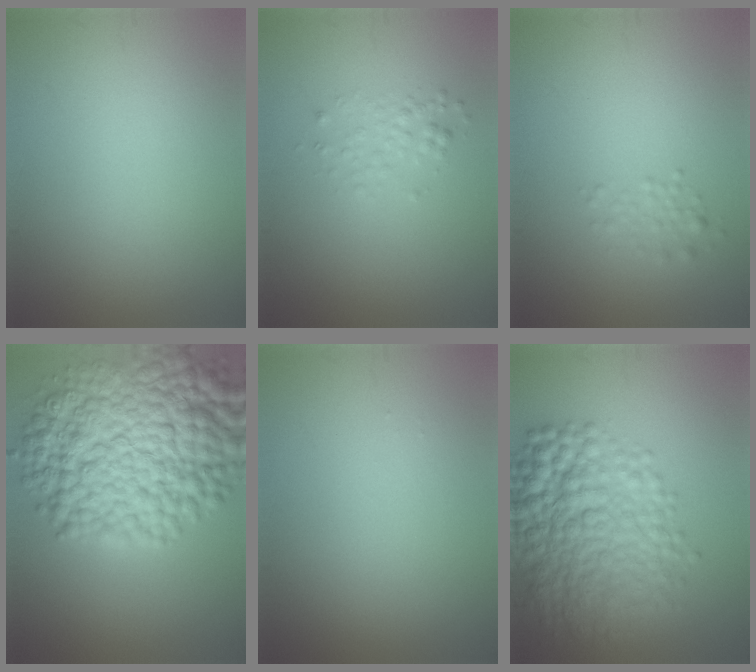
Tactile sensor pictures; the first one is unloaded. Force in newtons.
{"total": 1.4, "press": 1.4, "slide": 0.1}
{"total": 1.2, "press": 1.1, "slide": 0.1}
{"total": 13.6, "press": 13.6, "slide": 0.2}
{"total": 0.0}
{"total": 9.3, "press": 9.3, "slide": 0.1}